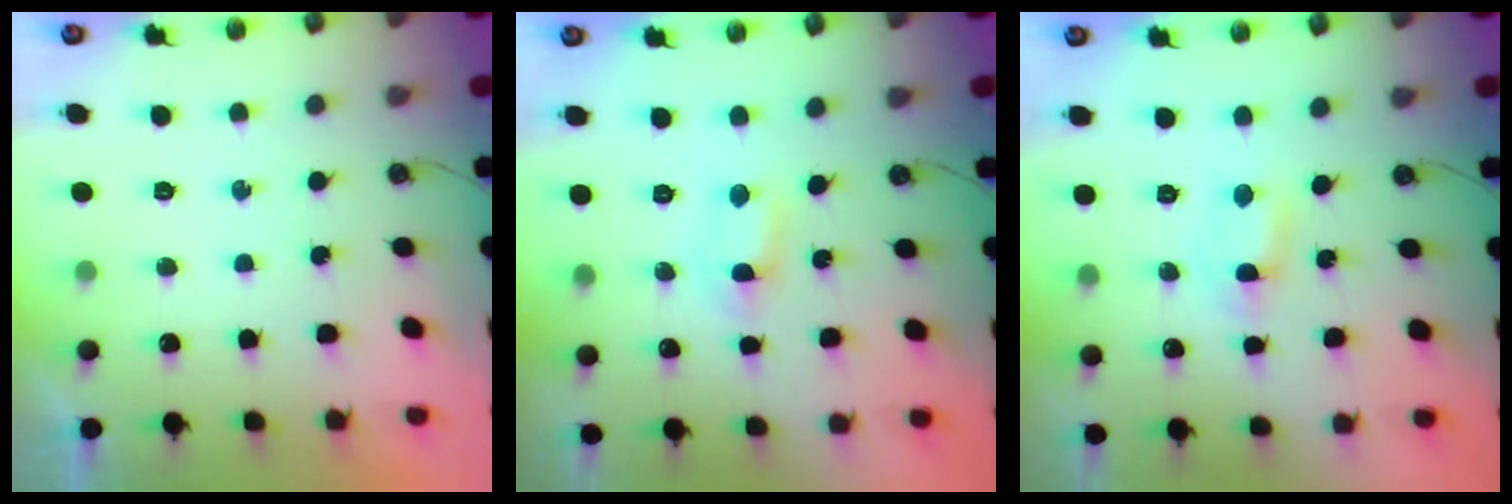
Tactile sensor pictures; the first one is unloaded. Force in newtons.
{"total": 1.1, "press": 0.9, "slide": 0.7}
{"total": 1.6, "press": 1.1, "slide": 1.1}